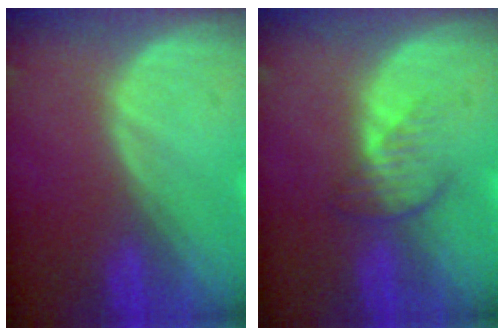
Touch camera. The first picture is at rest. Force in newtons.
{"total": 3.7, "press": 3.2, "slide": 1.8}